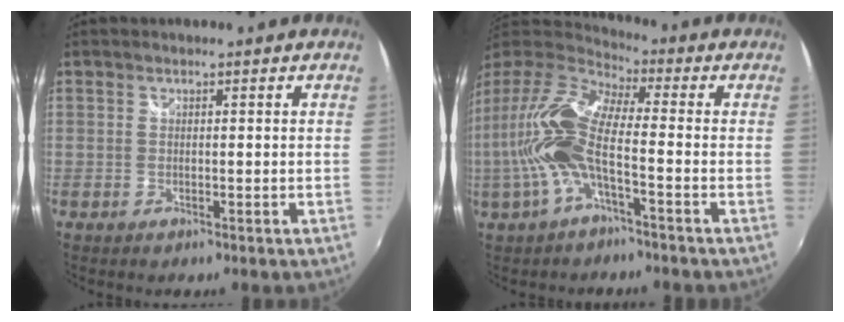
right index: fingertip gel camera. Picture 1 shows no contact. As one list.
[{"total": 14.8, "force": [-2.5, 4.5, 13.9], "torque": [-0.279, 0.002, -0.049]}]